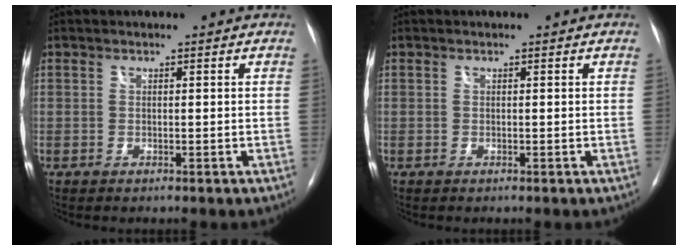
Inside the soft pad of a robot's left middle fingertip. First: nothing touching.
{"total": 0.0}